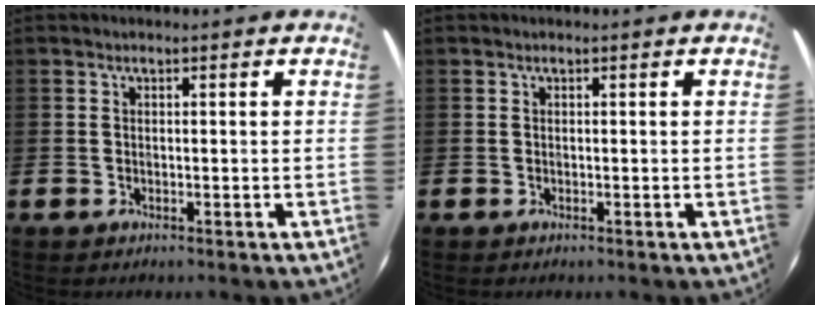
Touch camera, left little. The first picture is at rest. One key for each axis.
{"total": 0.0}